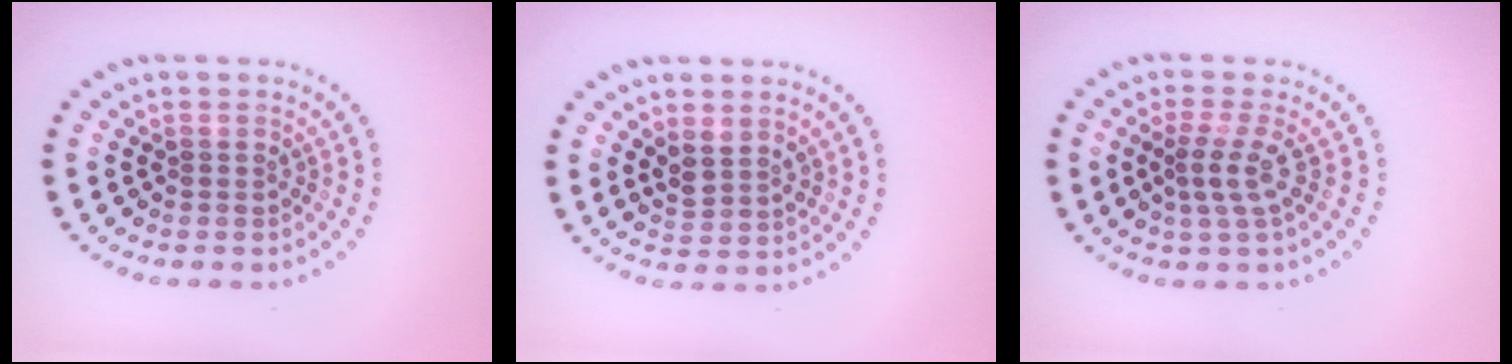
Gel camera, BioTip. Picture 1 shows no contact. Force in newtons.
{"total": 1.9, "press": 1.6, "slide": 1.1}
{"total": 2.6, "press": 1.8, "slide": 1.9}